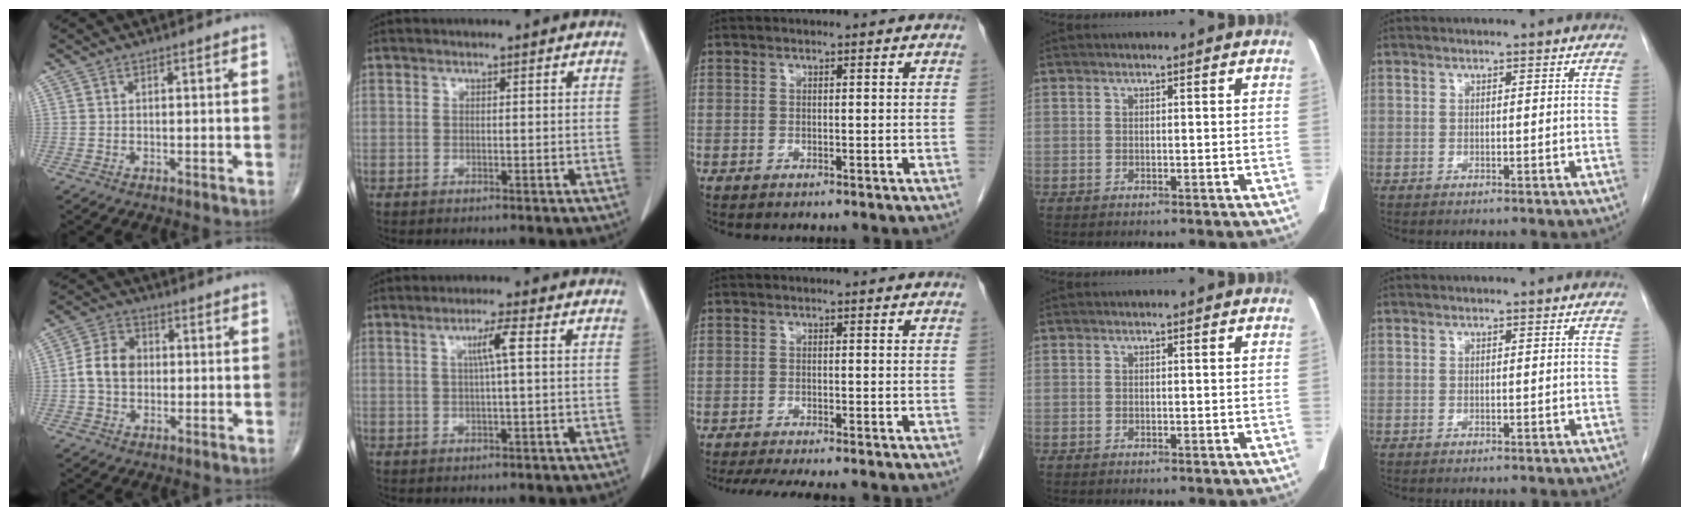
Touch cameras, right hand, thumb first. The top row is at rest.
{"thumb": {"total": 7.5, "force": [-0.2, 5.8, 4.8], "torque": [-0.077, 0.018, -0.012]}, "index": {"total": 3.6, "force": [0.8, -0.5, 3.5], "torque": [-0.064, 0.003, 0.014]}, "middle": {"total": 8.4, "force": [-7.2, 1.3, 4.2], "torque": [-0.058, -0.010, -0.105]}}